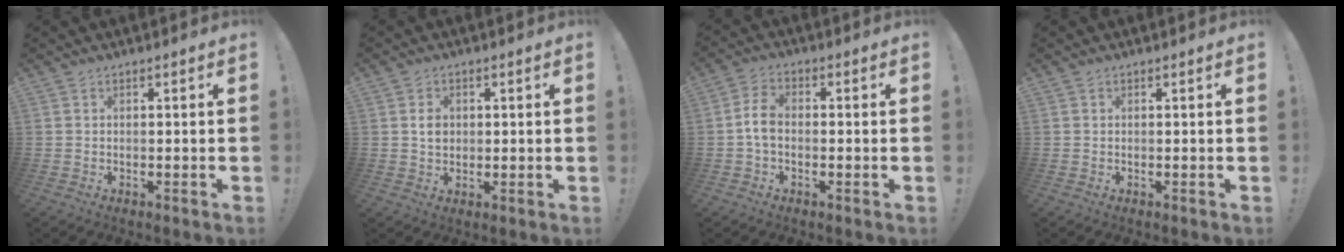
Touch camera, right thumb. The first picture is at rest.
{"total": 4.0, "force": [0.4, 3.2, 2.3], "torque": [-0.030, 0.001, 0.006]}
{"total": 5.9, "force": [-0.8, 3.6, 4.6], "torque": [-0.092, 0.012, -0.012]}
{"total": 0.0}